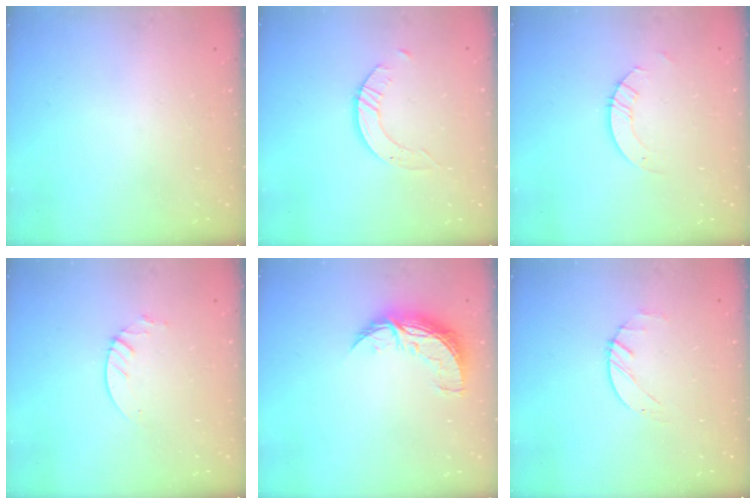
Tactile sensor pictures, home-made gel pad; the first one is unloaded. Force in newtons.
{"total": 3.0, "press": 3.0, "slide": 0.2}
{"total": 2.6, "press": 2.6, "slide": 0.2}
{"total": 3.3, "press": 3.2, "slide": 0.3}
{"total": 8.9, "press": 8.9, "slide": 0.6}
{"total": 1.4, "press": 1.3, "slide": 0.2}